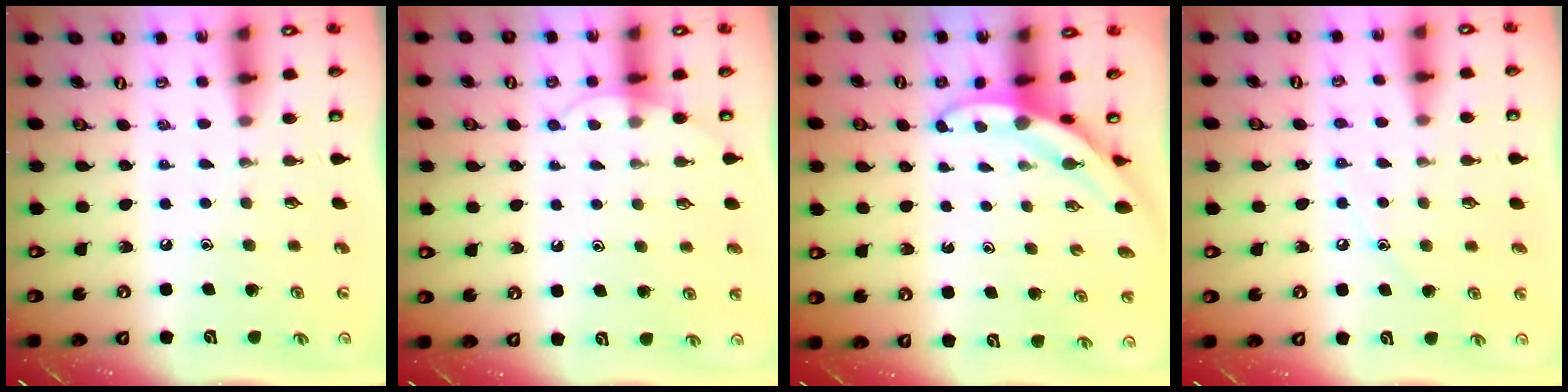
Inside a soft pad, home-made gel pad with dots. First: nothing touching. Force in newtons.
{"total": 3.9, "press": 3.9, "slide": 0.3}
{"total": 3.8, "press": 3.8, "slide": 0.2}
{"total": 5.9, "press": 5.9, "slide": 0.5}